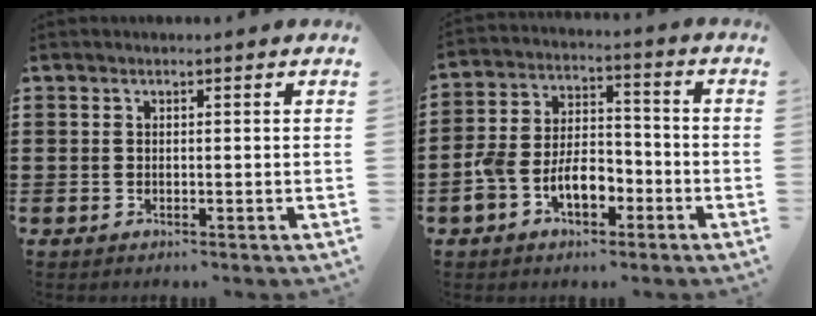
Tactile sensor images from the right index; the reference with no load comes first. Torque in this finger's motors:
{"motor_torque": [1.15, 0.31, 0.36, 0.21]}